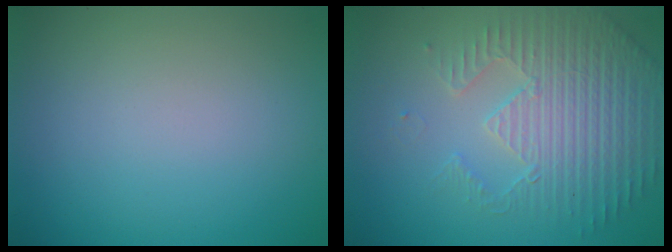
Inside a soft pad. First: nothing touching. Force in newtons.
{"total": 4.4, "press": 4.2, "slide": 1.4}